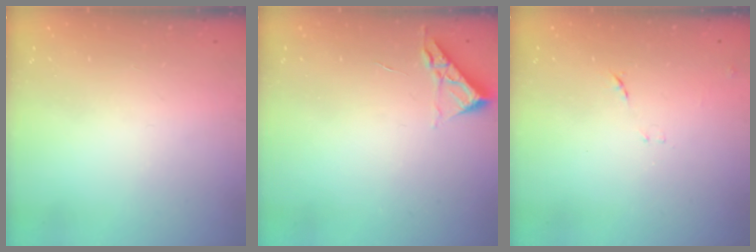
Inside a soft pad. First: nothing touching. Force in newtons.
{"total": 3.5, "press": 3.4, "slide": 0.5}
{"total": 7.2, "press": 7.2, "slide": 0.6}